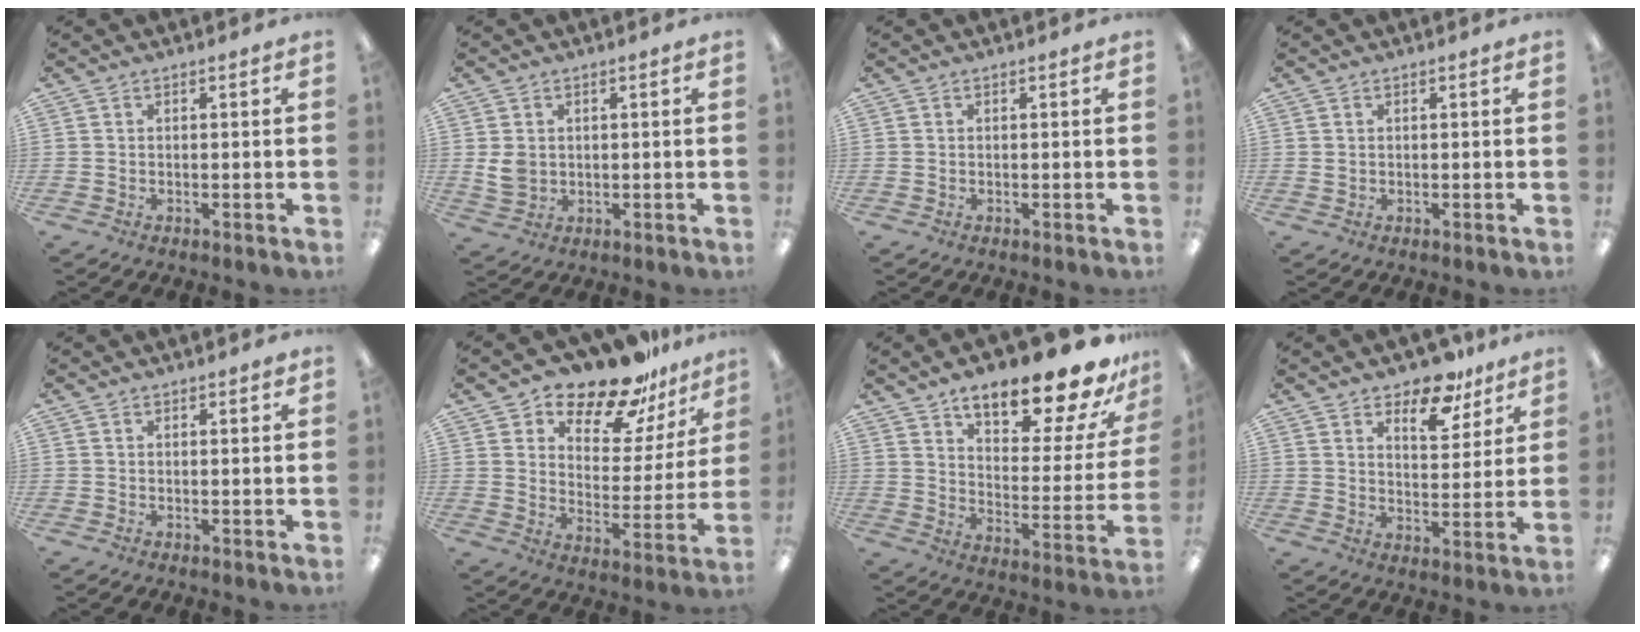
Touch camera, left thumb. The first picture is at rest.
{"total": 4.6, "force": [0.8, 3.8, 2.4], "torque": [-0.045, 0.002, 0.015]}
{"total": 0.0}
{"total": 0.8, "force": [0.4, 0.7, 0.2], "torque": [-0.006, 0.003, 0.008]}
{"total": 0.9, "force": [0.8, 0.3, 0.2], "torque": [0.004, -0.002, 0.013]}
{"total": 17.7, "force": [14.9, 6.9, 6.6], "torque": [-0.108, -0.112, 0.260]}
{"total": 21.7, "force": [16.5, 6.6, 12.5], "torque": [-0.167, -0.108, 0.266]}
{"total": 9.9, "force": [8.0, 4.2, 4.1], "torque": [-0.040, -0.052, 0.137]}